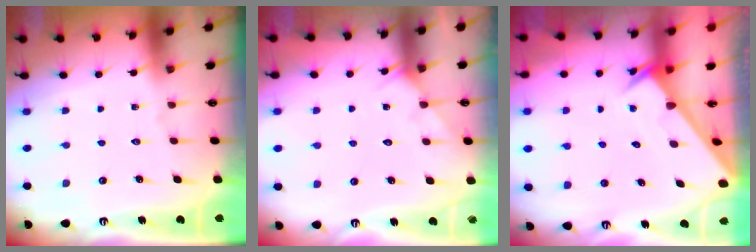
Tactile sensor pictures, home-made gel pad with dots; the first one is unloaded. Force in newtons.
{"total": 4.9, "press": 4.9, "slide": 0.5}
{"total": 1.6, "press": 1.6, "slide": 0.1}